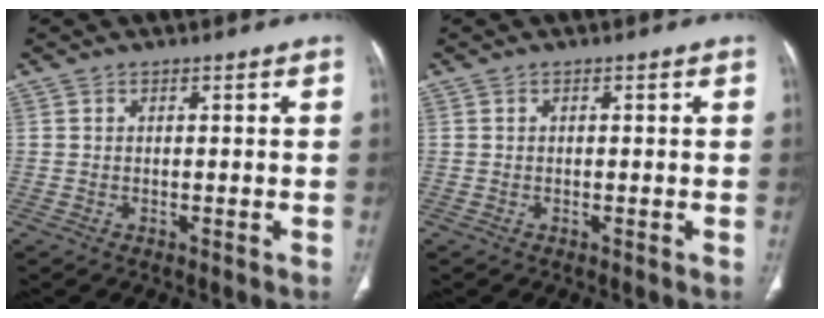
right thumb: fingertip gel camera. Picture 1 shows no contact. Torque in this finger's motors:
{"motor_torque": [-0.05, -0.24, -0.10, 0.25, -0.03]}